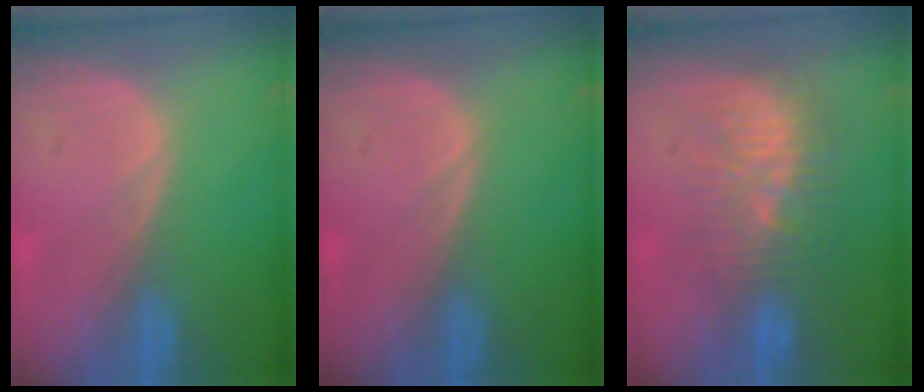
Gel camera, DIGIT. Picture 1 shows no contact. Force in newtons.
{"total": 0.0}
{"total": 9.2, "press": 8.8, "slide": 2.5}